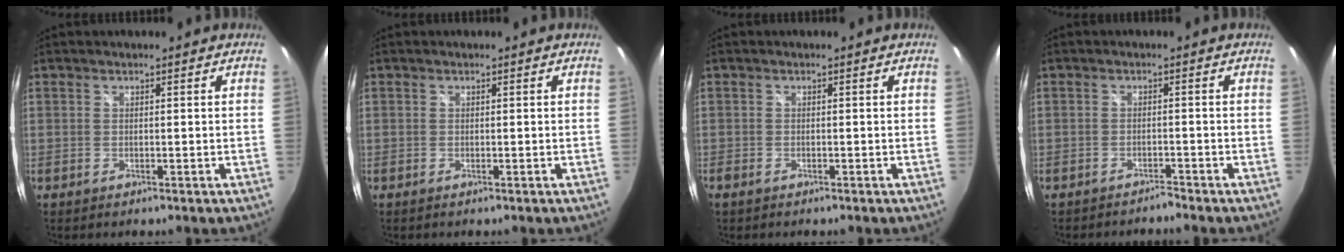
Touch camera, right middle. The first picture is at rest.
{"total": 0.0}
{"total": 1.4, "force": [-1.0, 0.9, 0.4], "torque": [-0.012, -0.004, -0.019]}
{"total": 1.6, "force": [-1.6, 0.0, 0.2], "torque": [-0.013, -0.001, -0.026]}